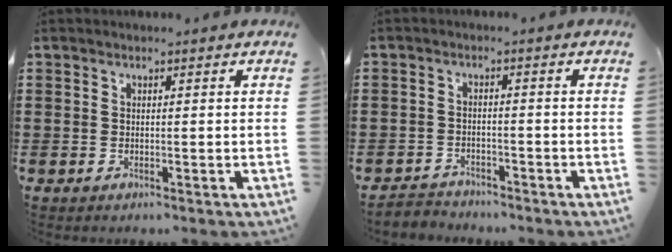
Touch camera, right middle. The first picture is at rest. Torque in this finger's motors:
{"motor_torque": [0.41, -0.03, -0.08, -0.04]}